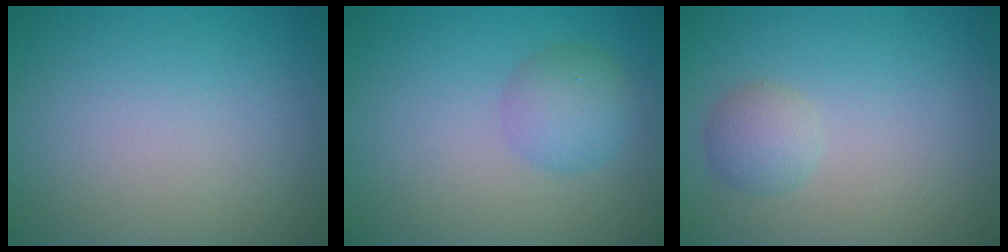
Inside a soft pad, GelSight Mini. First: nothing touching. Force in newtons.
{"total": 2.9, "press": 2.9, "slide": 0.1}
{"total": 1.8, "press": 1.8, "slide": 0.1}